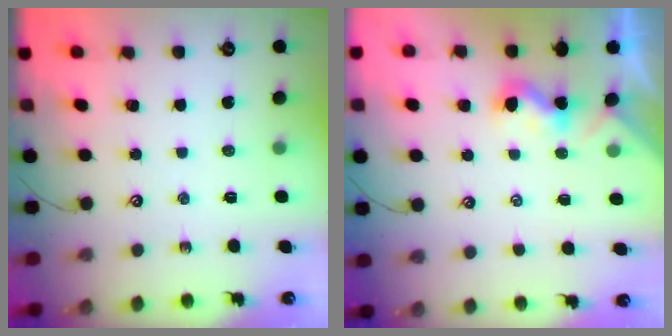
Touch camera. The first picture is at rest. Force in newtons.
{"total": 2.5, "press": 2.5, "slide": 0.3}